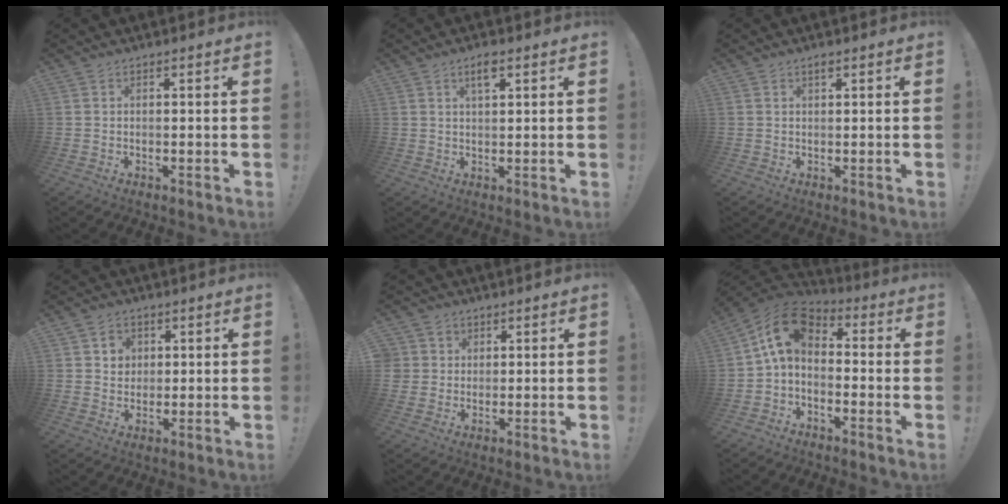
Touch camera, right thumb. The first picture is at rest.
{"total": 4.0, "force": [2.2, 1.3, 3.1], "torque": [-0.060, 0.002, 0.034]}
{"total": 1.2, "force": [0.8, 0.4, 0.8], "torque": [-0.017, 0.001, 0.014]}
{"total": 4.8, "force": [1.5, 4.3, 1.3], "torque": [-0.015, -0.008, 0.026]}
{"total": 4.1, "force": [1.4, 3.8, 0.3], "torque": [-0.010, -0.003, 0.029]}
{"total": 10.9, "force": [1.5, 6.9, 8.3], "torque": [-0.149, 0.007, 0.029]}